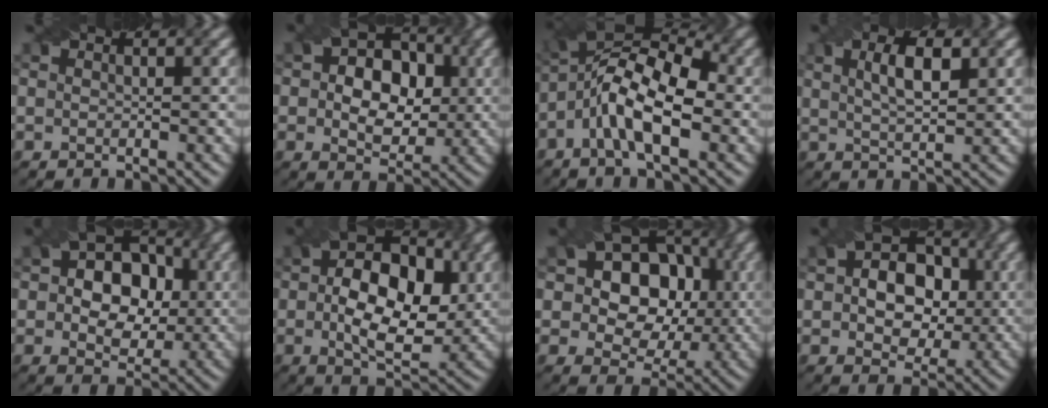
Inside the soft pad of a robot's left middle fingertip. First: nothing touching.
{"total": 7.9, "force": [0.6, 5.8, 5.3], "torque": [-0.071, 0.006, 0.002]}
{"total": 8.5, "force": [-1.6, 3.3, 7.6], "torque": [-0.146, 0.027, -0.044]}
{"total": 4.1, "force": [1.4, 1.4, 3.6], "torque": [-0.067, 0.005, 0.026]}
{"total": 8.6, "force": [0.8, 6.4, 5.7], "torque": [-0.069, 0.013, 0.003]}
{"total": 9.8, "force": [0.4, 5.8, 7.9], "torque": [-0.130, 0.006, -0.001]}
{"total": 11.1, "force": [2.4, 8.5, 6.8], "torque": [-0.091, 0.037, 0.015]}
{"total": 8.0, "force": [0.5, 5.8, 5.4], "torque": [-0.069, 0.010, -0.002]}